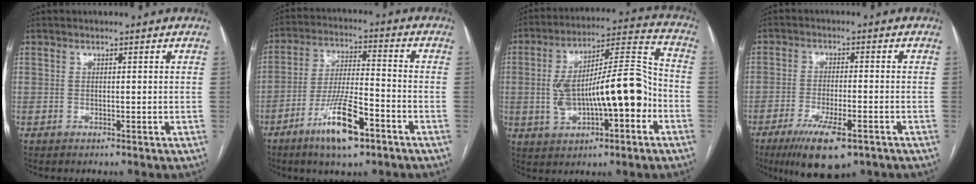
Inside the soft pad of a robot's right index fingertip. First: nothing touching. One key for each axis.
{"total": 11.4, "fx": -6.4, "fy": 2.2, "fz": 9.2, "tx": -0.183, "ty": -0.012, "tz": -0.114}
{"total": 17.4, "fx": -3.0, "fy": 5.2, "fz": 16.3, "tx": -0.282, "ty": 0.033, "tz": -0.038}
{"total": 9.9, "fx": -6.1, "fy": 2.4, "fz": 7.4, "tx": -0.133, "ty": -0.022, "tz": -0.095}